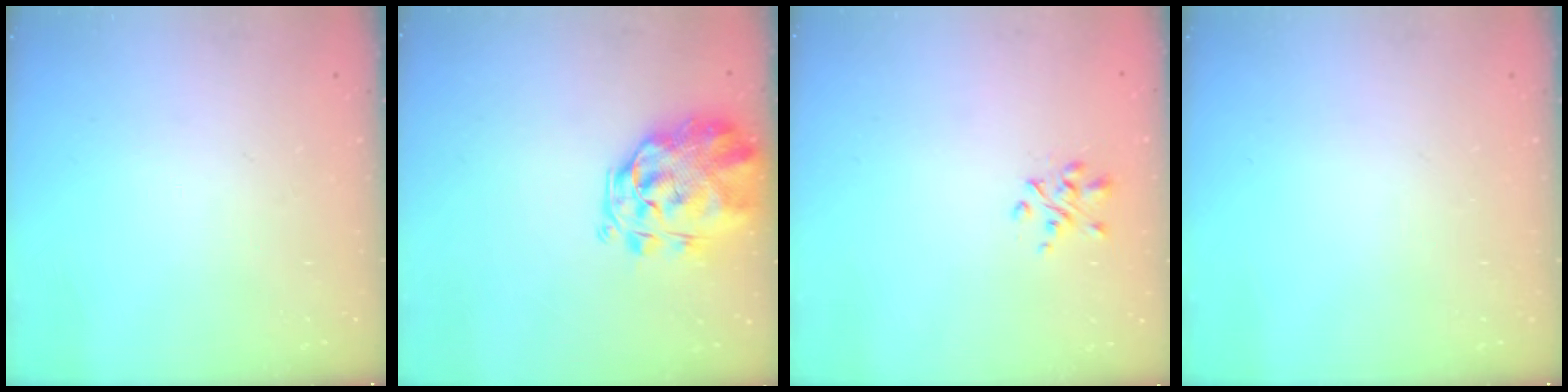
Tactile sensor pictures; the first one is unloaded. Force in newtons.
{"total": 3.4, "press": 3.0, "slide": 1.6}
{"total": 2.7, "press": 2.5, "slide": 1.0}
{"total": 0.0}